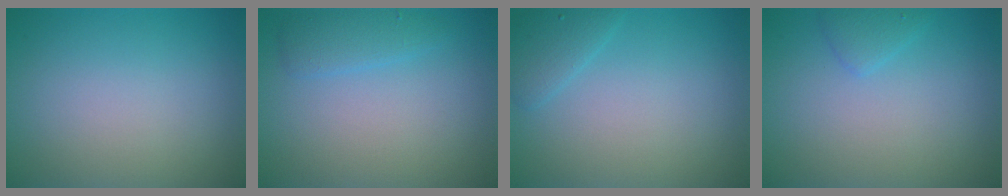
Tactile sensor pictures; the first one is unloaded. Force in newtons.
{"total": 1.8, "press": 1.8, "slide": 0.2}
{"total": 1.6, "press": 1.6, "slide": 0.1}
{"total": 1.2, "press": 1.2, "slide": 0.0}